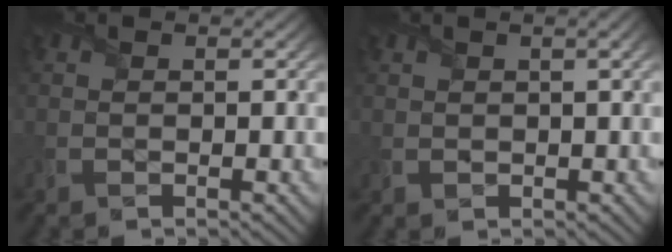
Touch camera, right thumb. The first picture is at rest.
{"total": 1.8, "force": [0.7, 0.4, 1.6], "torque": [-0.030, 0.004, 0.016]}